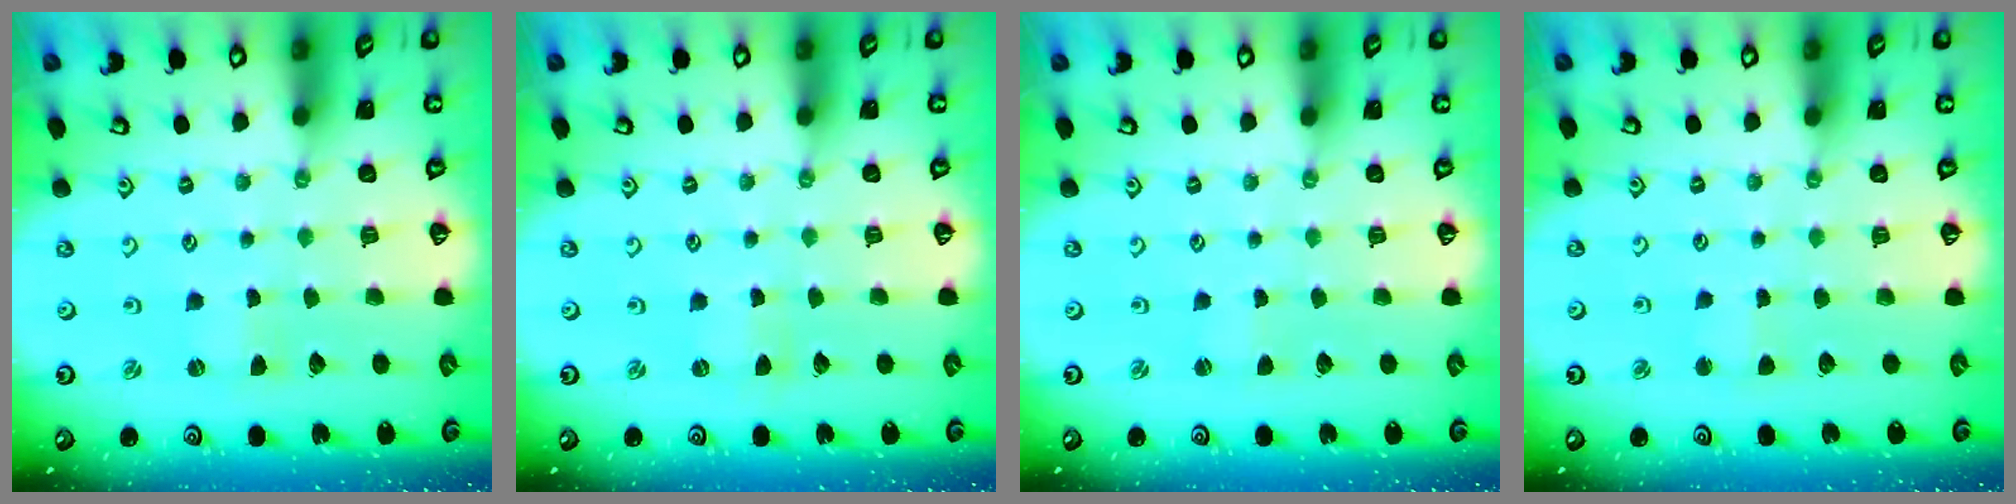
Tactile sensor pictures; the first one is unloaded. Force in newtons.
{"total": 0.0}
{"total": 0.0}
{"total": 2.1, "press": 2.1, "slide": 0.2}